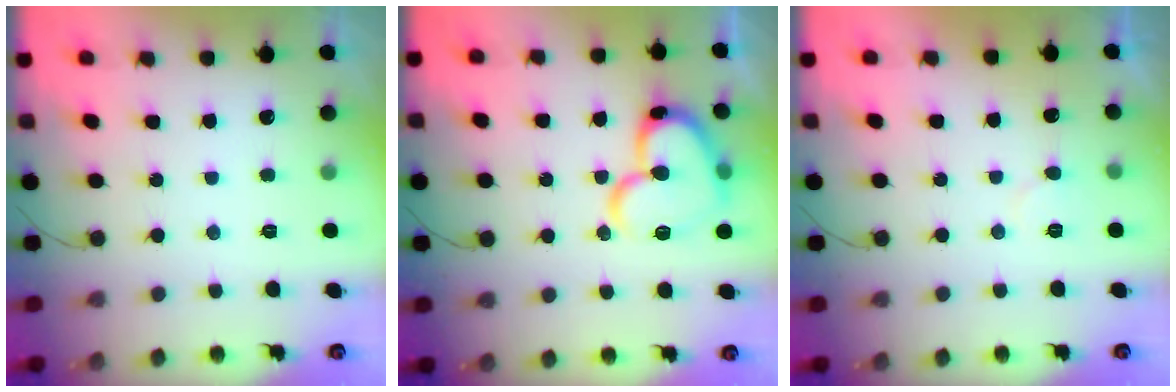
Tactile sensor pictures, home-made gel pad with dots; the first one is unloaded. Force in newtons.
{"total": 17.6, "press": 17.5, "slide": 2.2}
{"total": 4.4, "press": 4.4, "slide": 0.4}